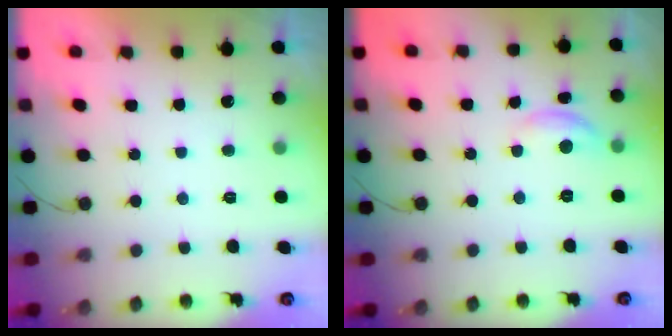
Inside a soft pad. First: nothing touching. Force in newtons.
{"total": 6.5, "press": 6.5, "slide": 0.3}